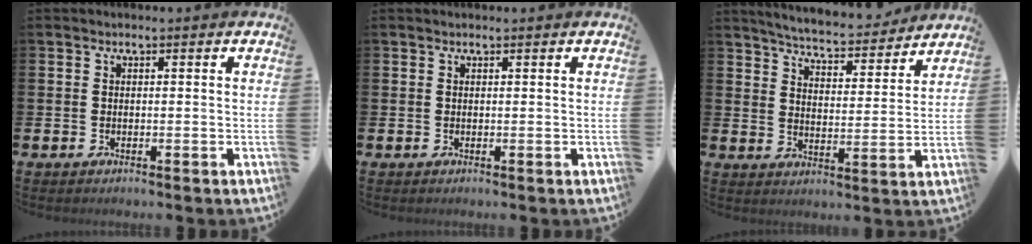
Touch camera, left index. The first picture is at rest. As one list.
[{"total": 0.0}, {"total": 5.6, "force": [5.4, 0.6, 0.9], "torque": [-0.039, -0.044, 0.091]}]